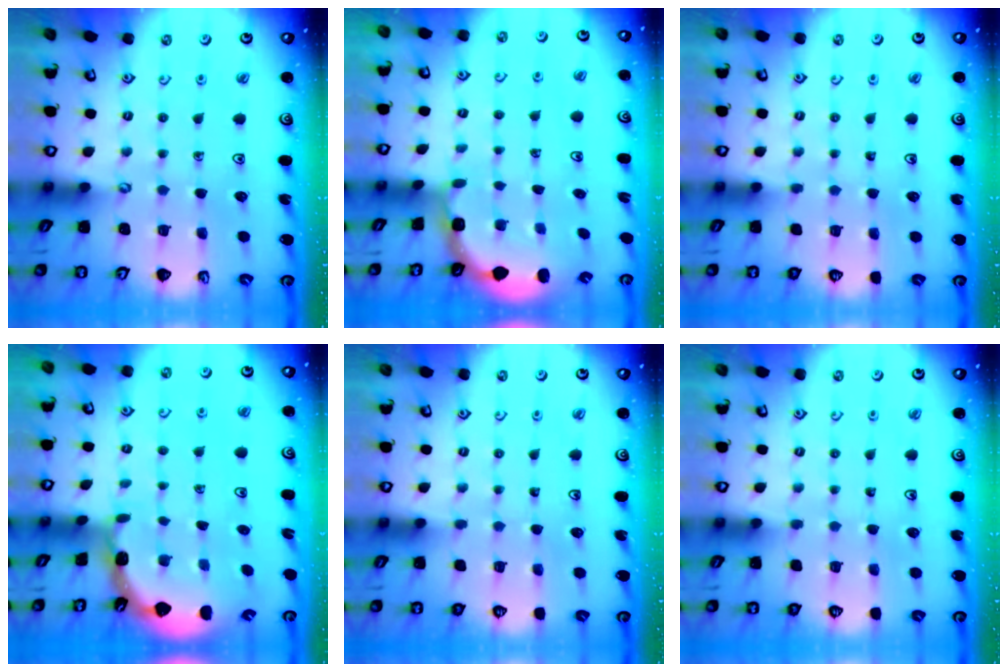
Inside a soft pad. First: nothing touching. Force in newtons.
{"total": 1.7, "press": 1.4, "slide": 0.9}
{"total": 0.0}
{"total": 1.7, "press": 1.7, "slide": 0.1}
{"total": 0.0}
{"total": 0.0}